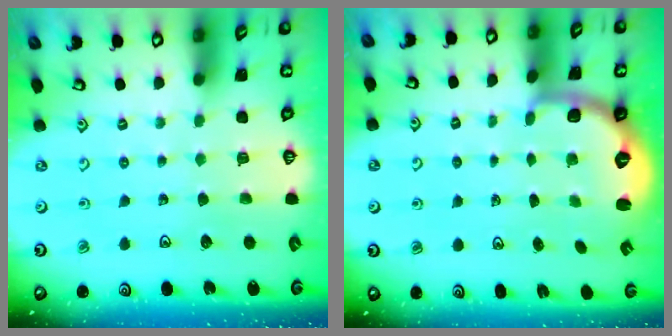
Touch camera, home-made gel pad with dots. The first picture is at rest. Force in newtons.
{"total": 2.6, "press": 1.6, "slide": 2.1}